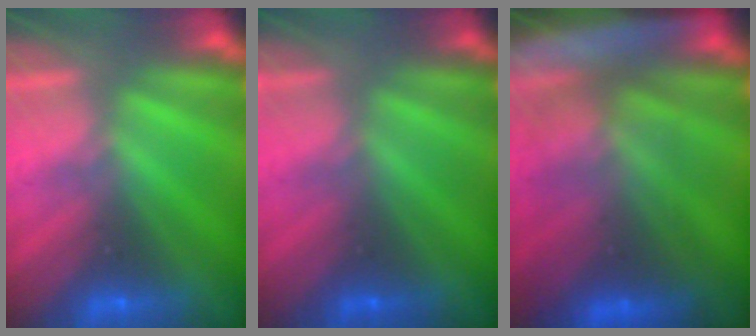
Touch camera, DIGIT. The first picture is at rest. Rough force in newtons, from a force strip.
{"total": 2.4}
{"total": 7.3}